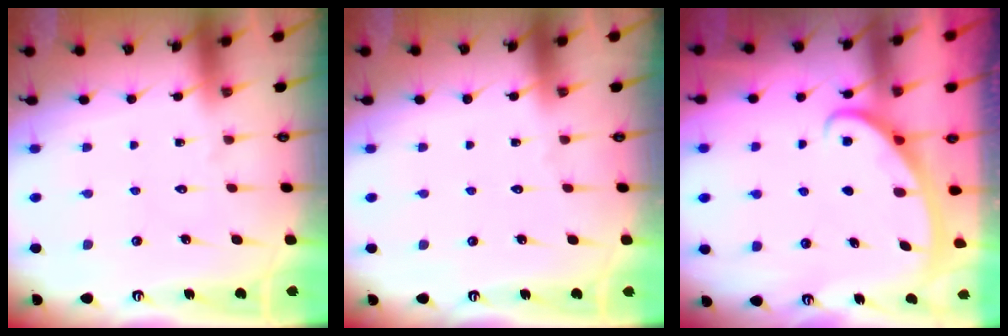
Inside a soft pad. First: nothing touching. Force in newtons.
{"total": 0.0}
{"total": 2.8, "press": 2.8, "slide": 0.4}